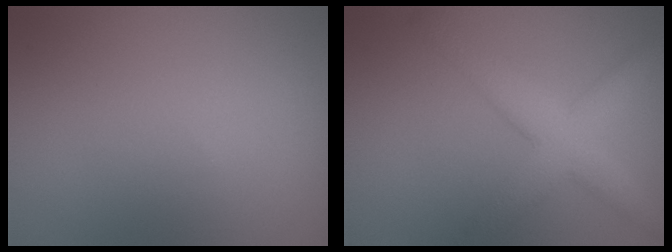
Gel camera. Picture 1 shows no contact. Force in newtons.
{"total": 5.2, "press": 5.2, "slide": 0.2}